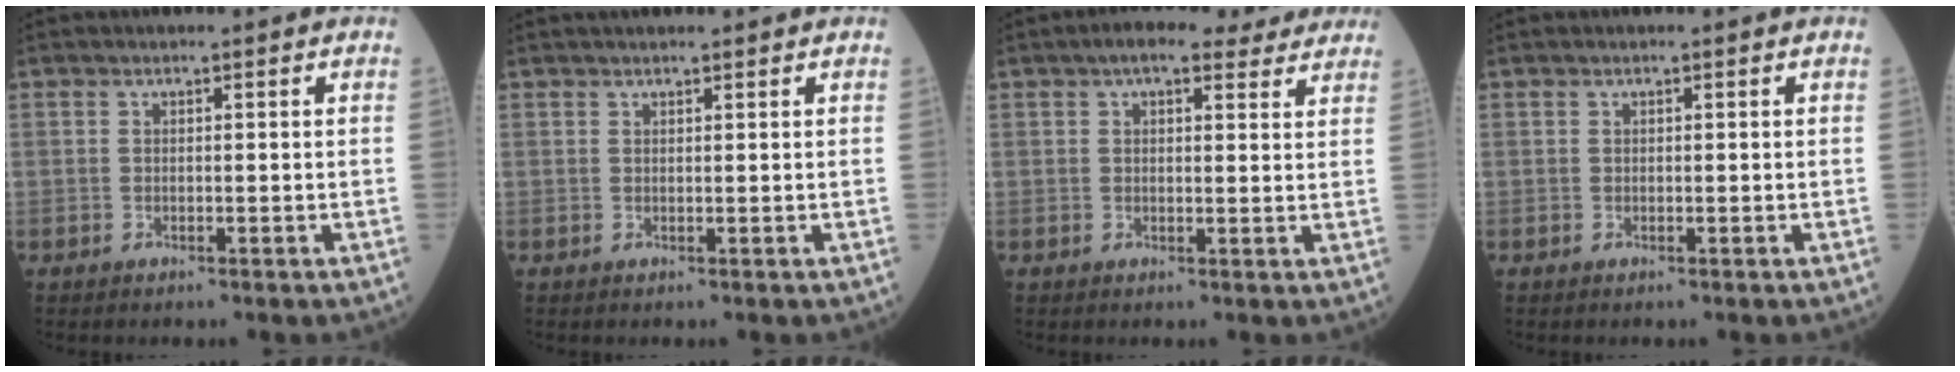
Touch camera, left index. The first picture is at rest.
{"total": 3.2, "force": [2.9, 0.2, 1.5], "torque": [-0.016, 0.024, 0.042]}
{"total": 8.7, "force": [7.0, 2.8, 4.4], "torque": [-0.053, 0.031, 0.086]}
{"total": 0.0}